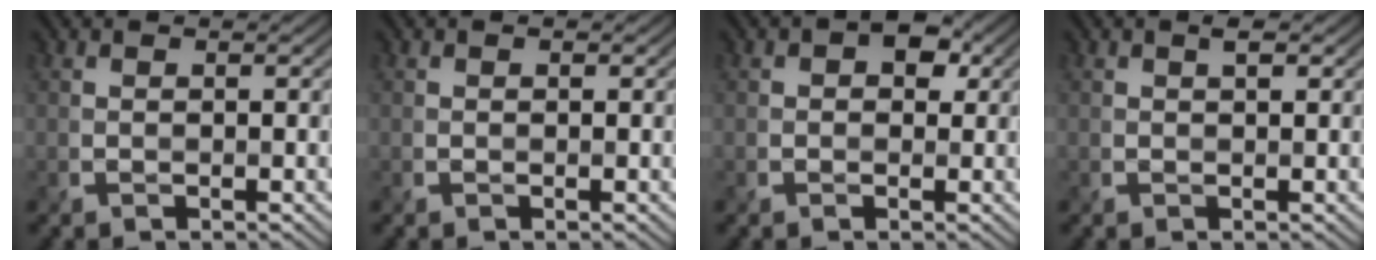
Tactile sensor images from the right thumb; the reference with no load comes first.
{"total": 0.0}
{"total": 3.2, "force": [0.8, 2.4, 1.9], "torque": [-0.021, -0.001, 0.004]}
{"total": 1.0, "force": [0.5, 0.5, 0.7], "torque": [-0.014, -0.003, 0.010]}